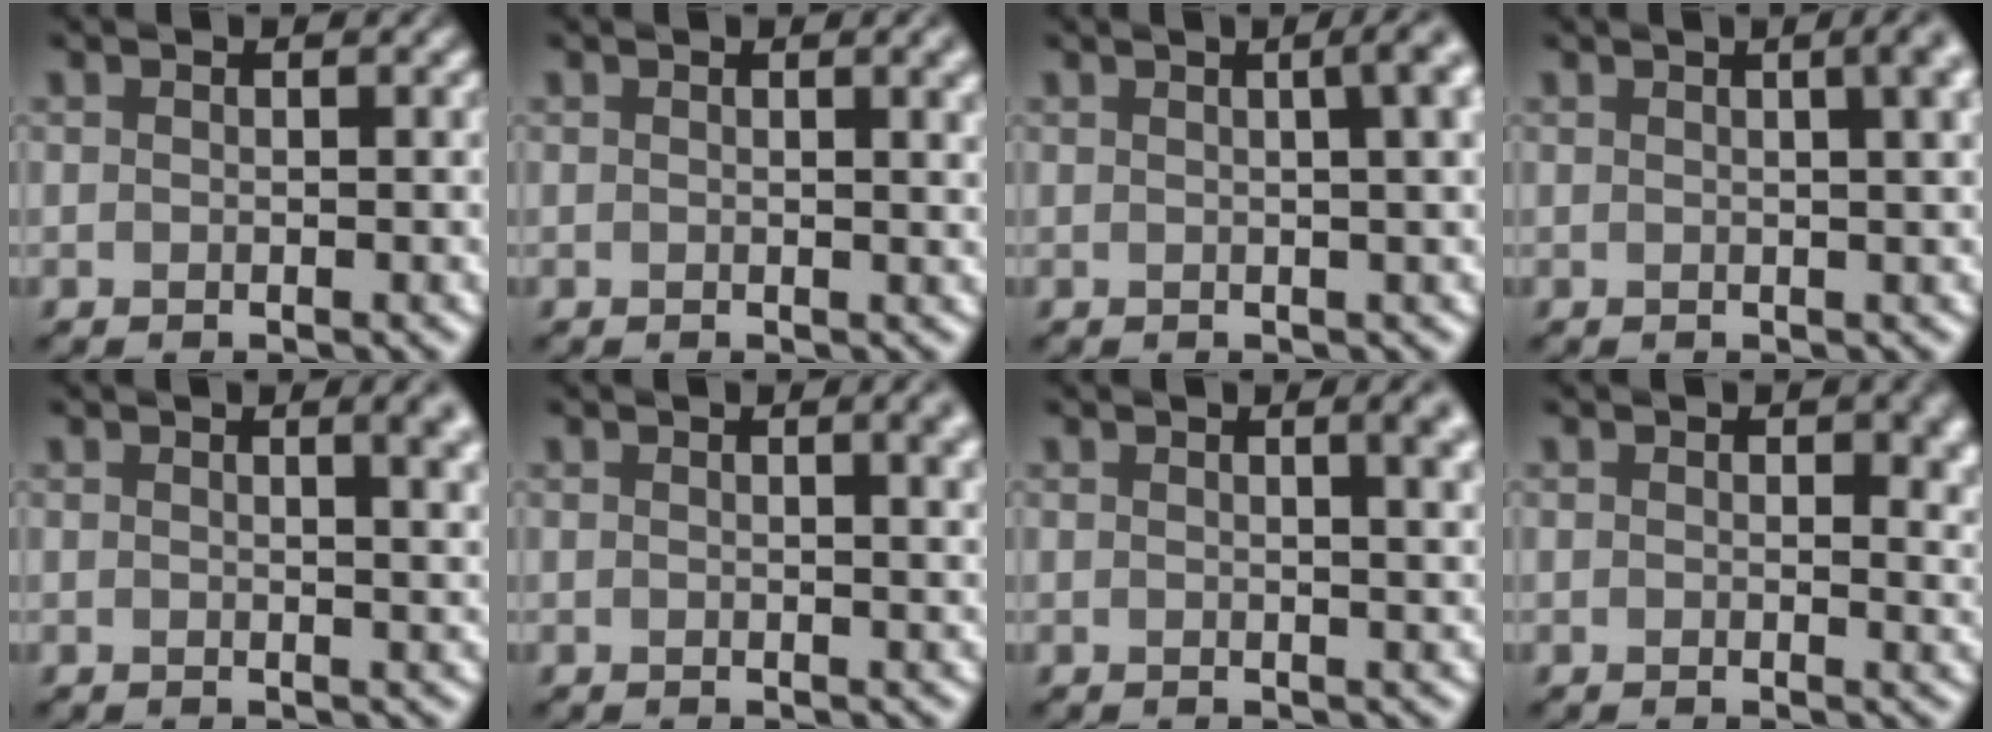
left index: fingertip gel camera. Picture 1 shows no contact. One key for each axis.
{"total": 2.5, "fx": 1.0, "fy": 0.8, "fz": 2.1, "tx": -0.013, "ty": 0.006, "tz": 0.011}
{"total": 7.5, "fx": 2.3, "fy": 3.5, "fz": 6.2, "tx": -0.013, "ty": 0.052, "tz": -0.008}
{"total": 6.8, "fx": 2.5, "fy": 3.3, "fz": 5.4, "tx": -0.013, "ty": 0.047, "tz": -0.008}
{"total": 4.2, "fx": 1.8, "fy": 1.7, "fz": 3.4, "tx": -0.016, "ty": 0.012, "tz": 0.014}
{"total": 3.7, "fx": 1.5, "fy": 1.5, "fz": 3.1, "tx": -0.019, "ty": 0.008, "tz": 0.015}
{"total": 4.3, "fx": 1.6, "fy": 1.7, "fz": 3.6, "tx": -0.020, "ty": 0.016, "tz": 0.009}
{"total": 3.3, "fx": 0.9, "fy": 1.6, "fz": 2.7, "tx": -0.023, "ty": -0.003, "tz": 0.012}